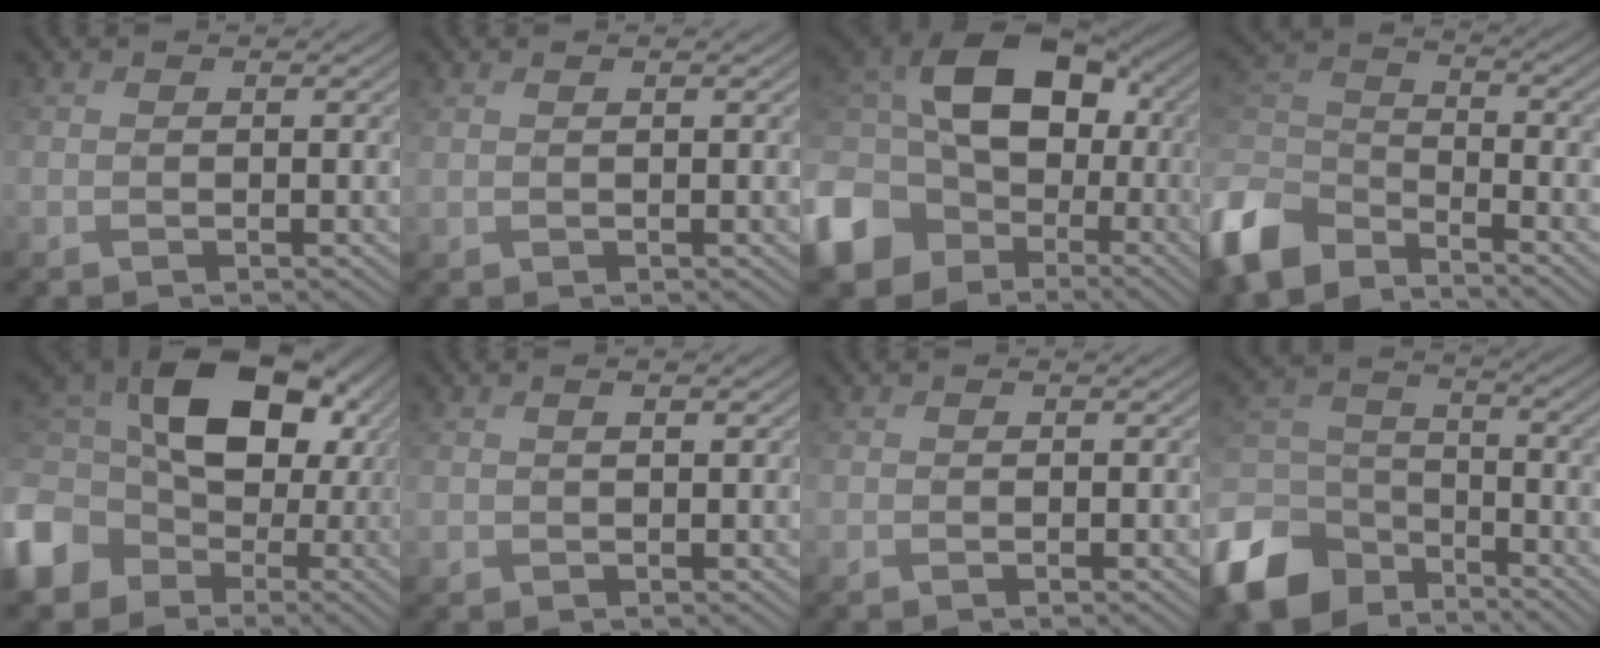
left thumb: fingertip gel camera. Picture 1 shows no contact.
{"total": 0.0}
{"total": 18.2, "force": [-3.4, 14.1, 11.0], "torque": [-0.271, -0.024, -0.065]}
{"total": 9.5, "force": [-7.1, 4.6, 4.2], "torque": [-0.110, -0.007, -0.168]}
{"total": 17.2, "force": [-1.5, 13.5, 10.6], "torque": [-0.247, -0.015, -0.027]}
{"total": 1.3, "force": [0.8, 0.6, 0.9], "torque": [-0.023, 0.000, 0.019]}
{"total": 0.0}
{"total": 13.7, "force": [-8.7, 8.7, 6.0], "torque": [-0.188, -0.024, -0.173]}